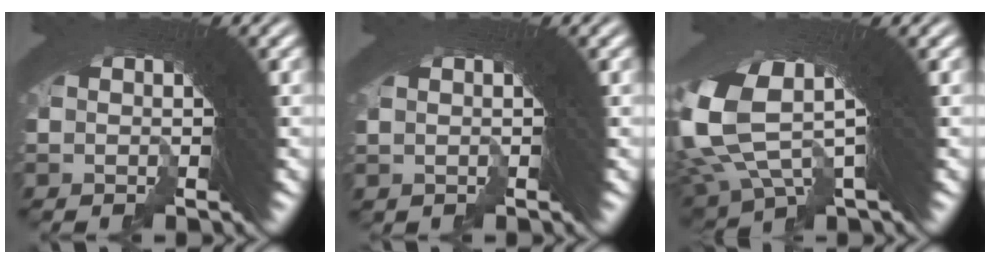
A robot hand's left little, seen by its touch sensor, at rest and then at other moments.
{"total": 0.0}
{"total": 9.3, "force": [1.7, 5.7, 7.2], "torque": [-0.159, -0.005, 0.029]}